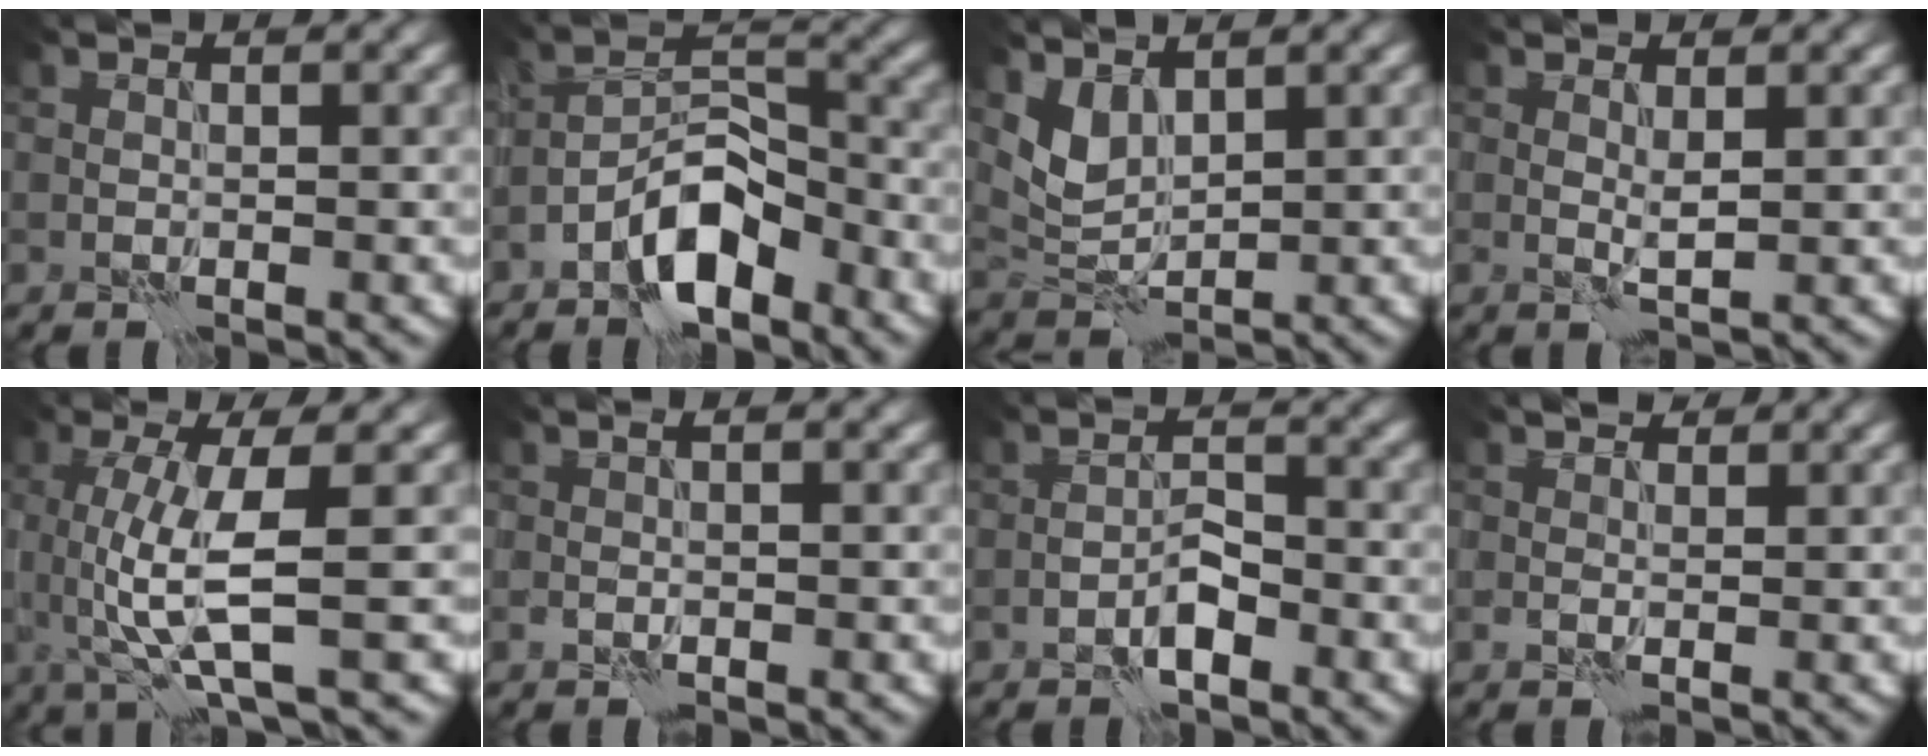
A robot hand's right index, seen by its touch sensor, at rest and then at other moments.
{"total": 6.1, "force": [-3.7, 2.6, 4.1], "torque": [-0.064, 0.014, -0.074]}
{"total": 3.0, "force": [2.2, 1.4, 1.6], "torque": [-0.041, -0.011, 0.050]}
{"total": 1.0, "force": [0.7, 0.0, 0.8], "torque": [-0.016, -0.004, 0.013]}
{"total": 6.4, "force": [0.1, 1.5, 6.2], "torque": [-0.118, -0.002, 0.004]}
{"total": 0.9, "force": [0.0, 0.1, 0.9], "torque": [-0.017, 0.004, -0.002]}
{"total": 2.1, "force": [-1.4, 0.7, 1.5], "torque": [-0.023, 0.009, -0.027]}
{"total": 1.7, "force": [1.0, 1.0, 1.0], "torque": [-0.018, -0.001, 0.011]}